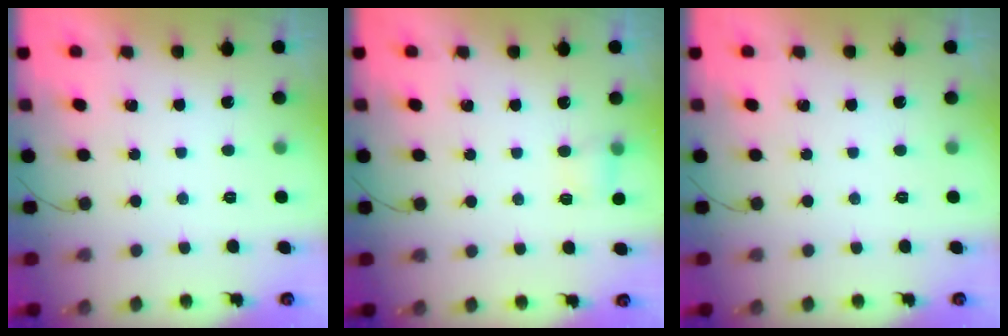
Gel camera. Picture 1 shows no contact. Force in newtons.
{"total": 3.8, "press": 3.6, "slide": 1.1}
{"total": 0.0}